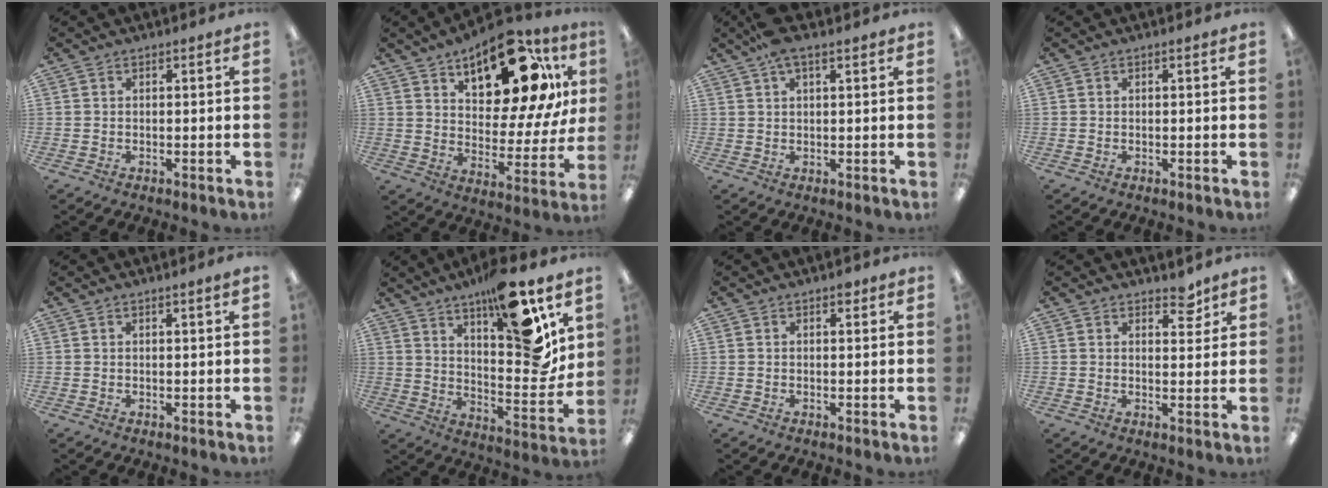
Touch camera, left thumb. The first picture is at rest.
{"total": 20.5, "force": [12.9, 9.1, 13.0], "torque": [-0.170, -0.077, 0.212]}
{"total": 5.0, "force": [2.9, 1.6, 3.7], "torque": [-0.072, 0.000, 0.050]}
{"total": 0.0}
{"total": 1.0, "force": [0.6, -0.1, 0.8], "torque": [-0.013, -0.002, 0.011]}
{"total": 18.7, "force": [12.7, 5.1, 12.7], "torque": [-0.170, -0.102, 0.204]}
{"total": 1.2, "force": [0.9, 0.5, 0.7], "torque": [0.001, -0.006, 0.012]}
{"total": 4.1, "force": [3.4, 1.7, 1.5], "torque": [-0.004, -0.021, 0.055]}